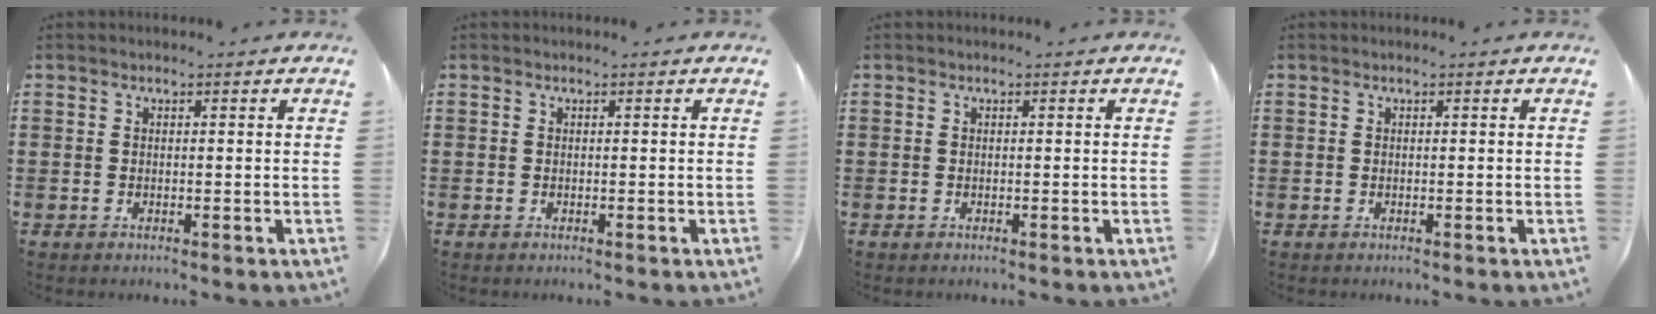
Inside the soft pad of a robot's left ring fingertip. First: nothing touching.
{"total": 0.0}
{"total": 0.0}
{"total": 0.0}